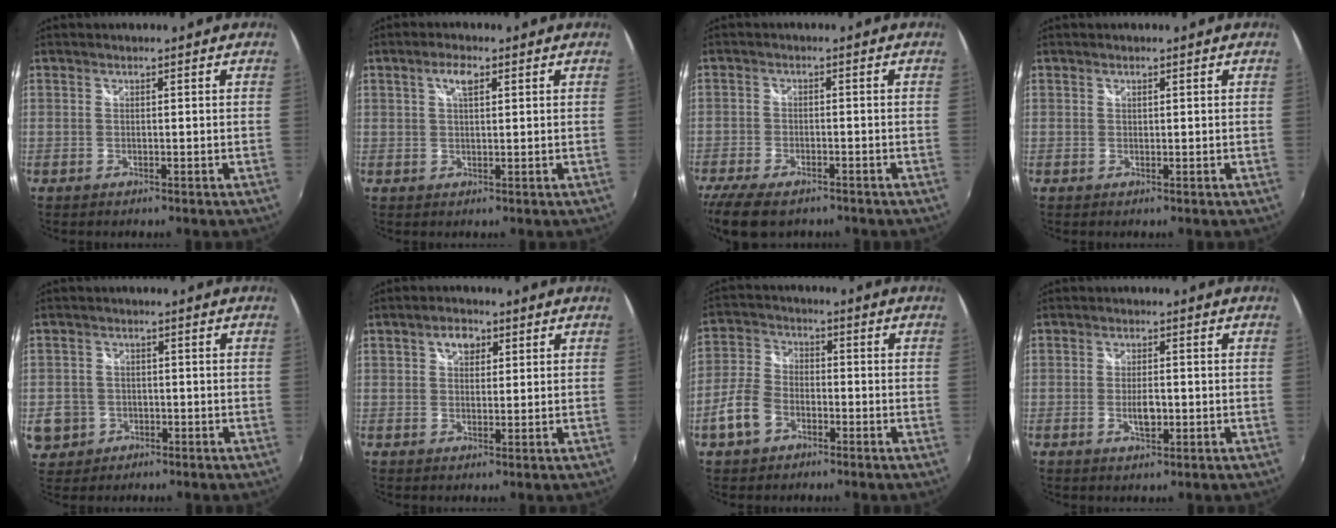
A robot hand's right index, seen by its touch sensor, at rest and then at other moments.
{"total": 3.1, "force": [1.3, 1.1, 2.5], "torque": [-0.045, 0.006, 0.022]}
{"total": 10.0, "force": [-7.6, 4.1, 5.1], "torque": [-0.132, -0.030, -0.135]}
{"total": 0.0}
{"total": 7.2, "force": [-1.9, 6.7, 1.8], "torque": [-0.065, 0.013, -0.019]}
{"total": 3.7, "force": [1.5, 2.6, 2.1], "torque": [-0.027, 0.010, 0.024]}
{"total": 8.0, "force": [-4.0, 5.4, 4.4], "torque": [-0.100, 0.011, -0.079]}
{"total": 3.5, "force": [-0.8, 1.7, 3.0], "torque": [-0.054, -0.004, -0.015]}